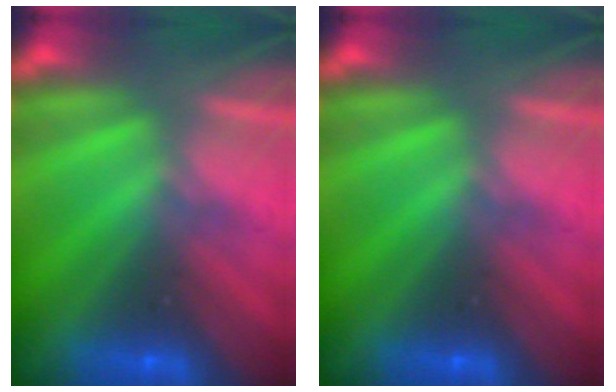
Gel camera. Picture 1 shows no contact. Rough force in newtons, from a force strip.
{"total": 0.0}